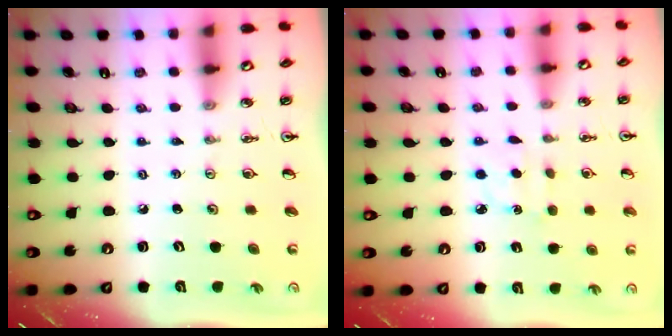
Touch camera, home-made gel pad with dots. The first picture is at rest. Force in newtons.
{"total": 3.7, "press": 3.6, "slide": 0.5}